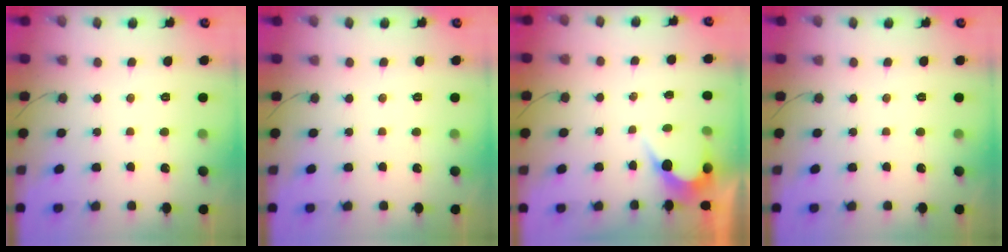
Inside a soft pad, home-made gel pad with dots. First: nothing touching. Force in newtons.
{"total": 0.0}
{"total": 3.2, "press": 3.2, "slide": 0.2}
{"total": 0.0}